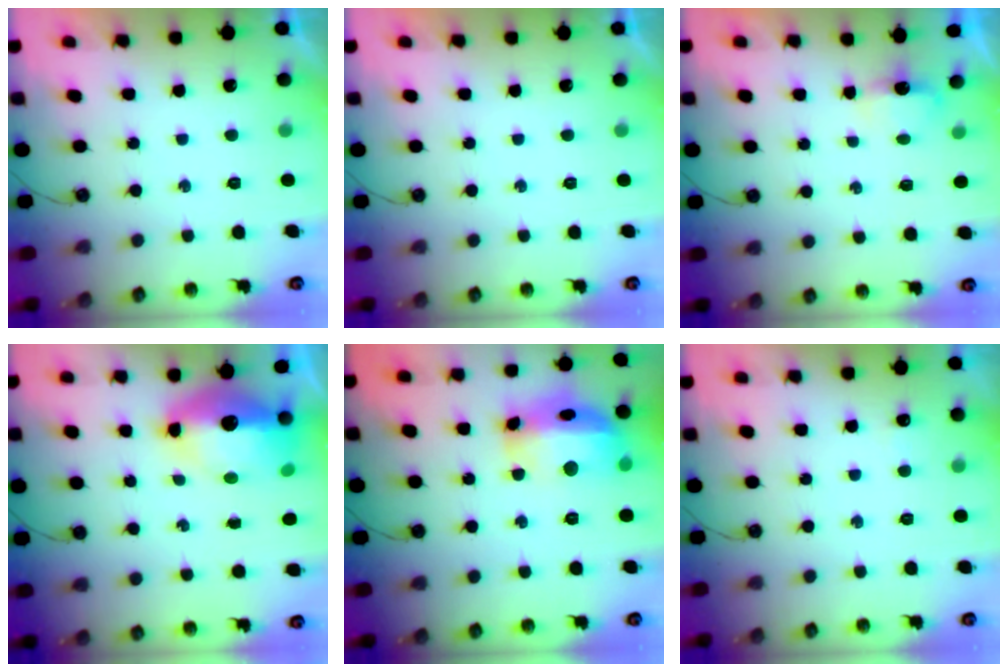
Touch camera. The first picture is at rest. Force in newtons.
{"total": 0.0}
{"total": 3.1, "press": 3.0, "slide": 0.5}
{"total": 11.8, "press": 11.7, "slide": 1.3}
{"total": 17.0, "press": 17.0, "slide": 1.6}
{"total": 3.3, "press": 3.2, "slide": 0.7}